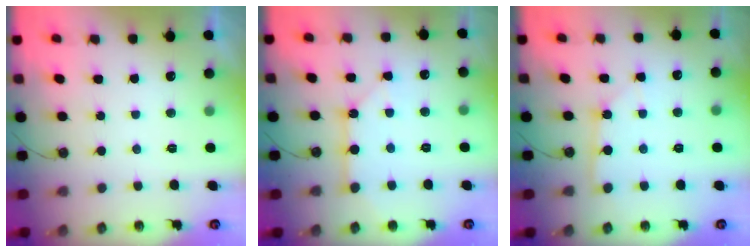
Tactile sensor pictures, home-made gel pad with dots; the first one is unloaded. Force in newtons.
{"total": 6.2, "press": 6.2, "slide": 0.6}
{"total": 2.0, "press": 2.0, "slide": 0.3}